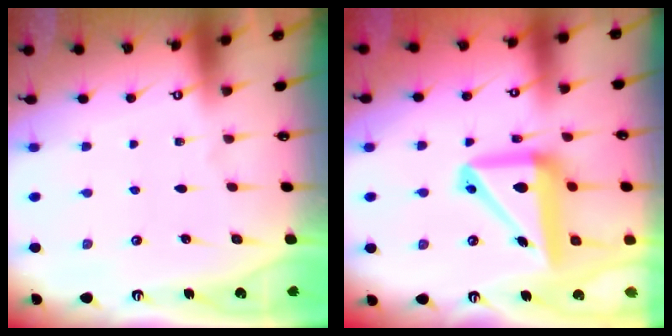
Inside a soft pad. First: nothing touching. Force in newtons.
{"total": 15.4, "press": 15.3, "slide": 2.3}